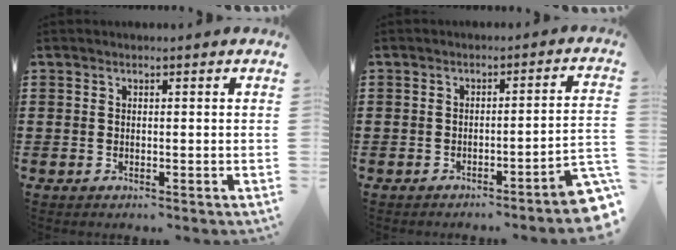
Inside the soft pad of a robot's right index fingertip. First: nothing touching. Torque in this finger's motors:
{"motor_torque": [0.16, -0.21, 0.22, 0.07]}